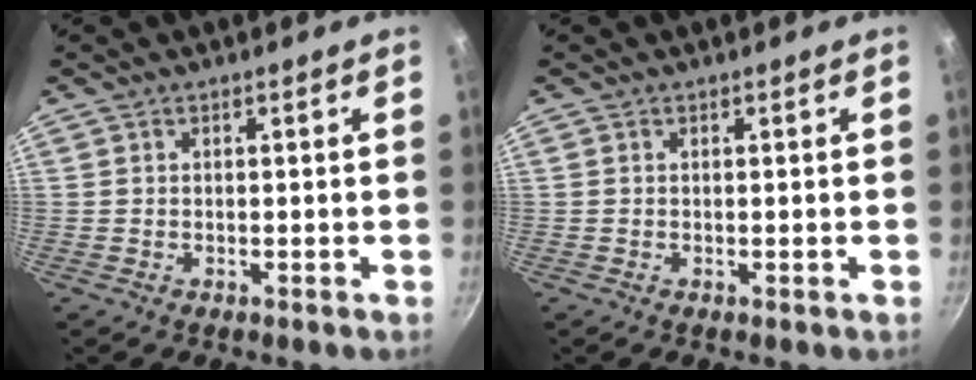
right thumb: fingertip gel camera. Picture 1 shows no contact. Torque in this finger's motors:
{"motor_torque": [0.68, 0.00, 0.35, 0.10, 0.04]}